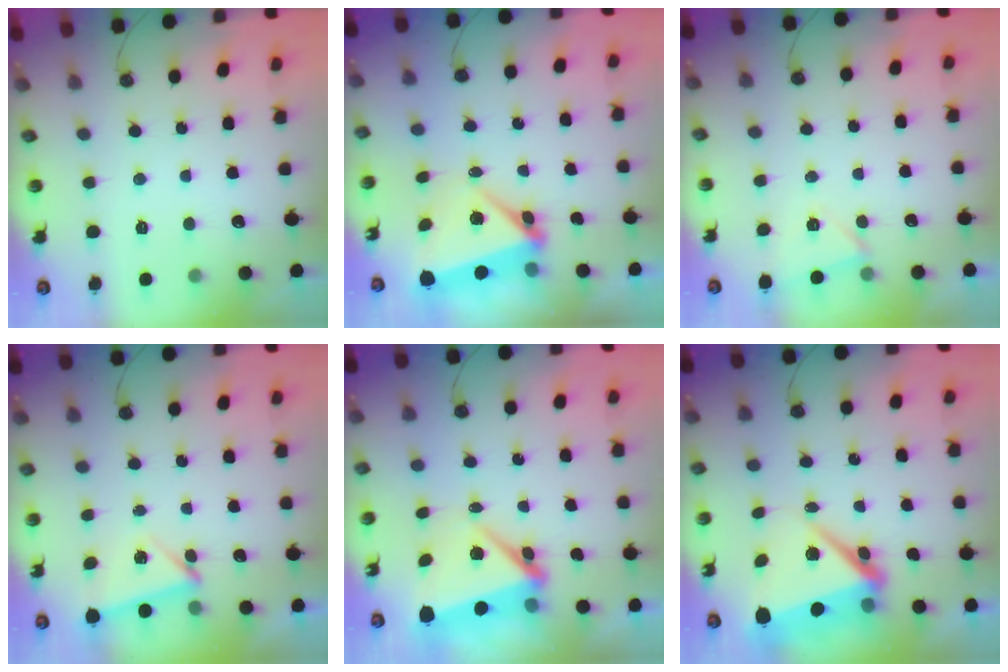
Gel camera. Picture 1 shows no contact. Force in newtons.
{"total": 5.4, "press": 5.3, "slide": 1.3}
{"total": 3.8, "press": 2.8, "slide": 2.6}
{"total": 3.6, "press": 3.5, "slide": 1.0}
{"total": 6.5, "press": 6.4, "slide": 1.2}
{"total": 8.8, "press": 8.7, "slide": 1.3}